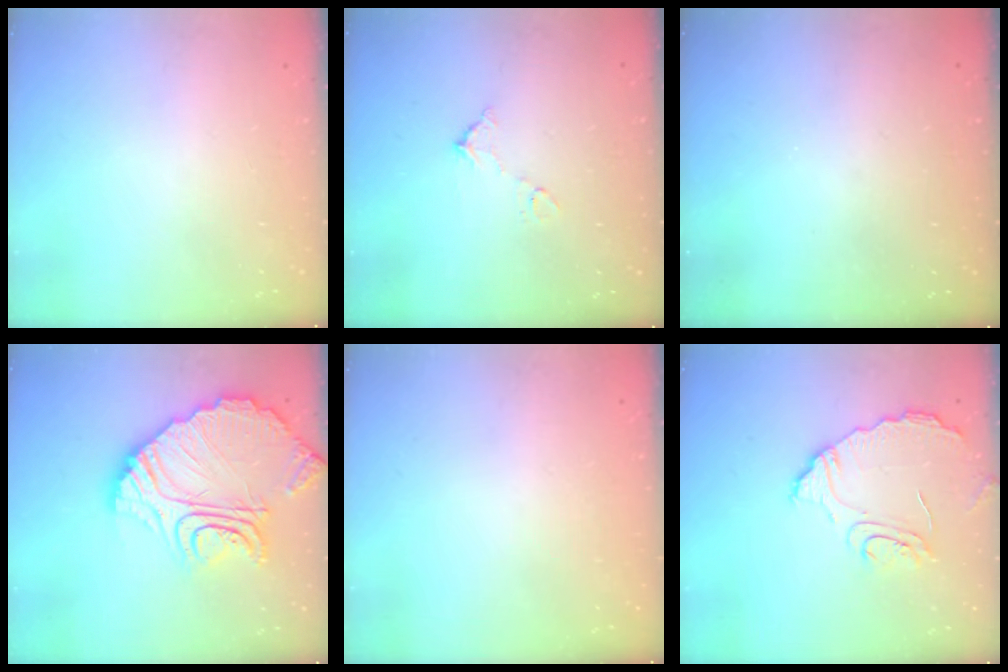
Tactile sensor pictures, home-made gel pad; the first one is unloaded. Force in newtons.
{"total": 5.9, "press": 5.9, "slide": 0.3}
{"total": 3.0, "press": 3.0, "slide": 0.2}
{"total": 24.0, "press": 23.8, "slide": 2.7}
{"total": 0.0}
{"total": 10.5, "press": 10.4, "slide": 0.9}